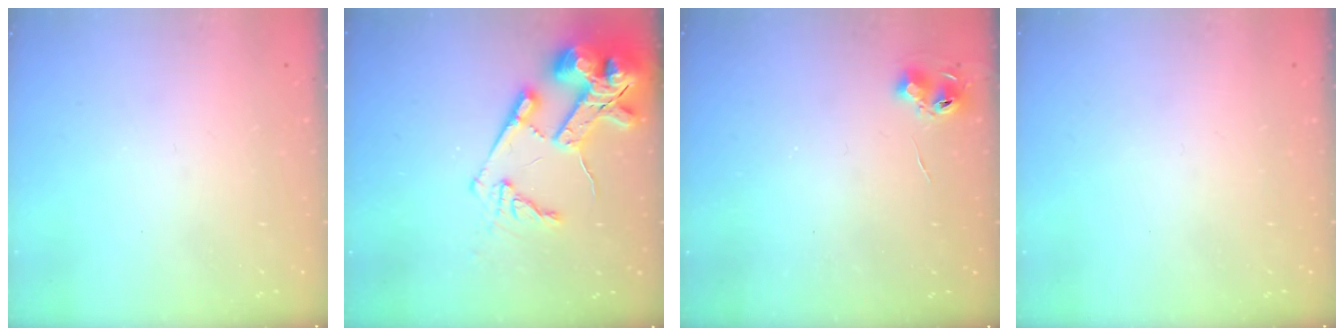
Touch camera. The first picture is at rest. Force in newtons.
{"total": 18.5, "press": 18.3, "slide": 2.3}
{"total": 5.7, "press": 5.7, "slide": 0.6}
{"total": 0.0}